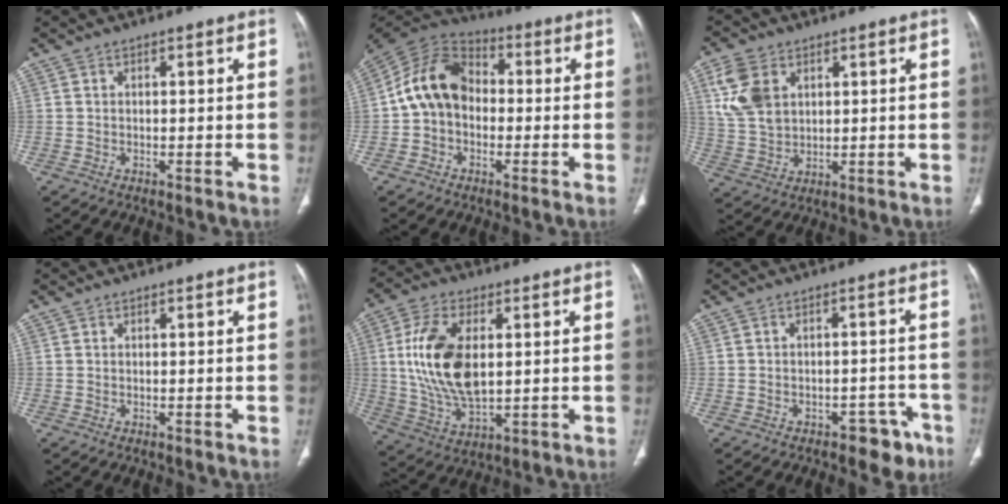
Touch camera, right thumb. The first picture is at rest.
{"total": 12.7, "force": [-0.7, 9.8, 8.1], "torque": [-0.135, 0.037, -0.029]}
{"total": 9.8, "force": [3.7, 6.7, 6.1], "torque": [-0.116, -0.008, 0.082]}
{"total": 0.0}
{"total": 16.2, "force": [2.3, 8.7, 13.4], "torque": [-0.262, -0.009, 0.050]}
{"total": 6.0, "force": [-3.9, 3.5, 2.9], "torque": [-0.014, 0.035, -0.047]}